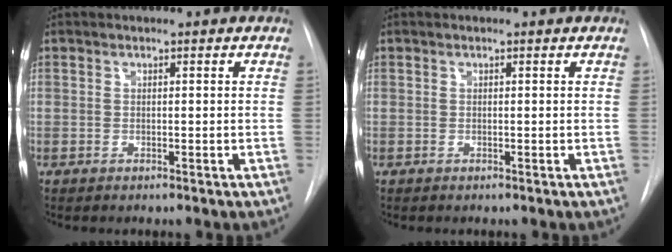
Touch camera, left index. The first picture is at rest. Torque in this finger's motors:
{"motor_torque": [-0.07, 0.08, 0.00, 0.00]}